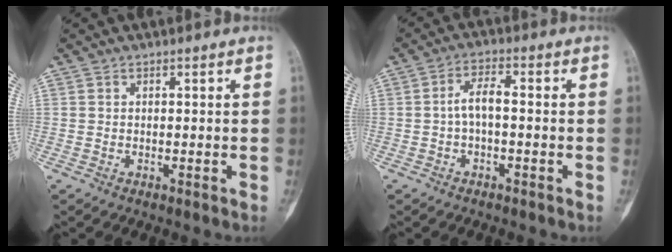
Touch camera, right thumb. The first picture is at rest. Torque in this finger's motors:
{"motor_torque": [-0.17, -0.19, 0.37, -0.12, -0.01]}